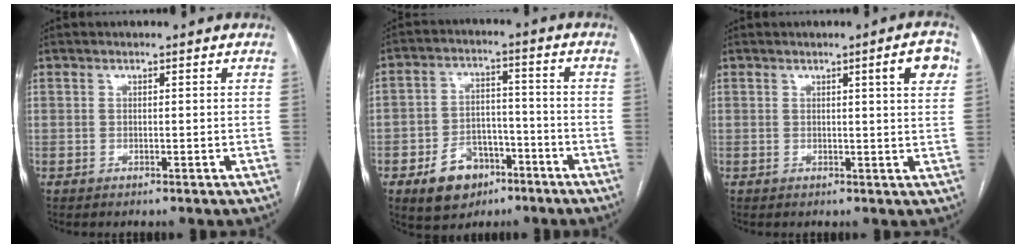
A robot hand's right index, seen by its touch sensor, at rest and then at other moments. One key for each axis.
{"total": 9.1, "fx": -5.0, "fy": 6.3, "fz": 4.3, "tx": -0.074, "ty": 0.017, "tz": -0.073}
{"total": 4.4, "fx": 1.7, "fy": 0.1, "fz": 4.1, "tx": -0.045, "ty": -0.003, "tz": 0.019}